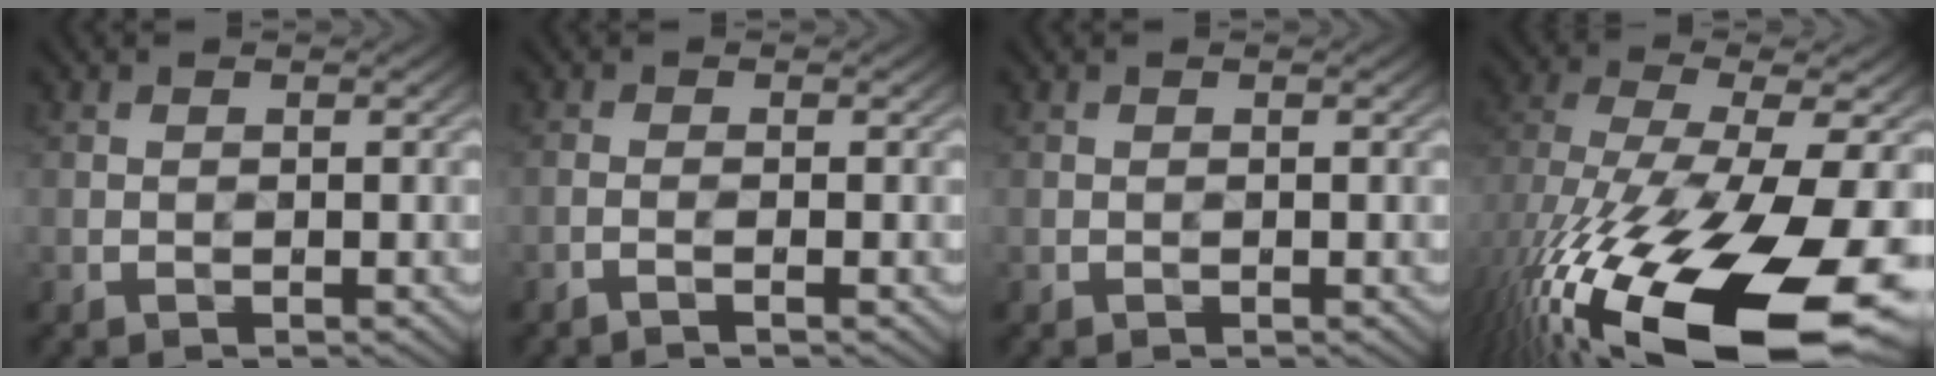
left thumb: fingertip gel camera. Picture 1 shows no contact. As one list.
[{"total": 1.2, "force": [-0.6, 0.2, 1.0], "torque": [-0.017, 0.006, -0.020]}, {"total": 0.0}, {"total": 20.0, "force": [-9.3, 7.8, 15.8], "torque": [-0.323, -0.044, -0.139]}]